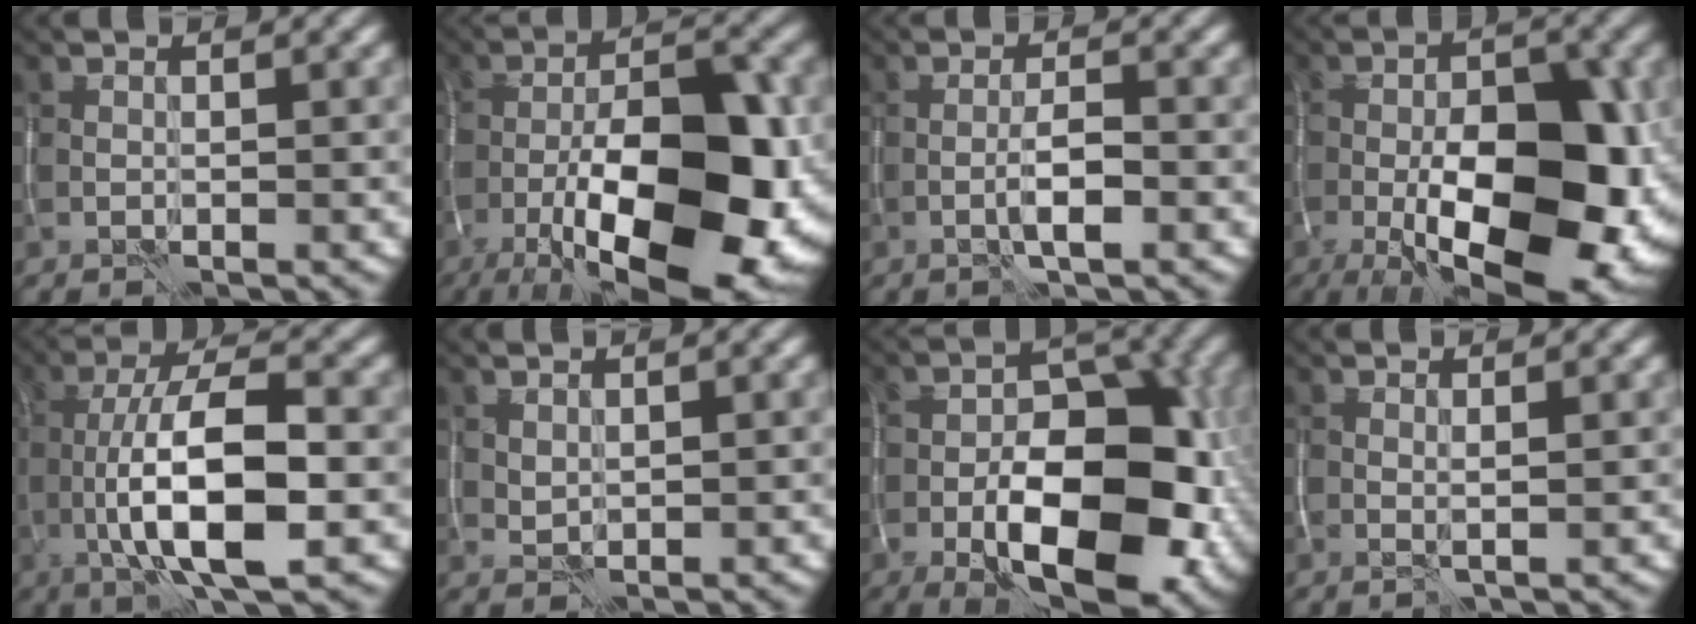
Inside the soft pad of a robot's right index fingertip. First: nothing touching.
{"total": 16.8, "force": [-5.0, 7.3, 14.3], "torque": [-0.227, -0.013, -0.075]}
{"total": 2.3, "force": [-1.0, 0.3, 2.1], "torque": [-0.037, 0.003, -0.020]}
{"total": 16.6, "force": [-3.9, 7.9, 14.1], "torque": [-0.193, -0.014, -0.050]}
{"total": 9.9, "force": [-1.8, 3.1, 9.2], "torque": [-0.156, 0.006, -0.034]}
{"total": 0.9, "force": [0.7, 0.5, 0.4], "torque": [-0.010, -0.003, 0.018]}
{"total": 12.8, "force": [-4.1, 6.5, 10.3], "torque": [-0.151, -0.012, -0.066]}
{"total": 0.9, "force": [0.3, 0.0, 0.8], "torque": [-0.014, -0.002, 0.003]}